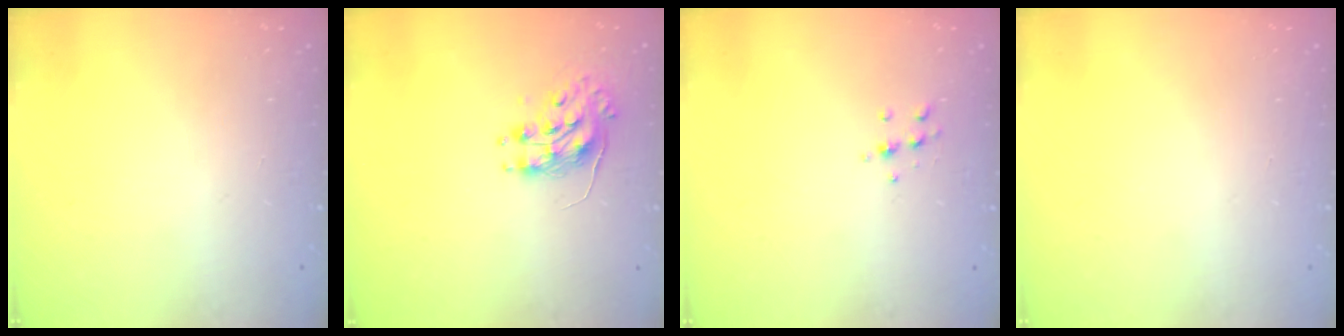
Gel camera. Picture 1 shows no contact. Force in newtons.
{"total": 8.6, "press": 8.6, "slide": 0.3}
{"total": 5.8, "press": 5.8, "slide": 0.6}
{"total": 0.0}